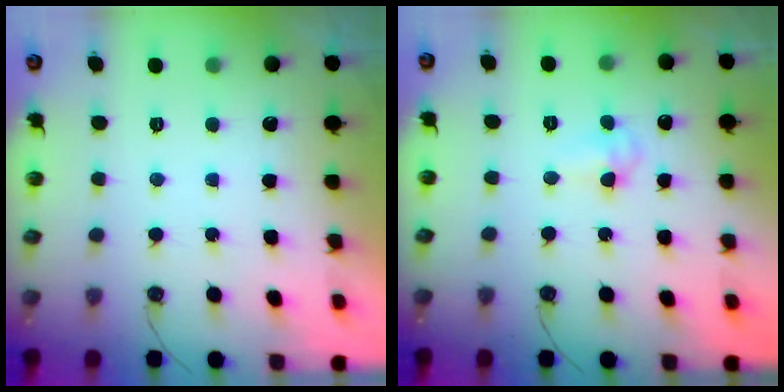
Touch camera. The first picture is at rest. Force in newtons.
{"total": 5.2, "press": 3.9, "slide": 3.4}